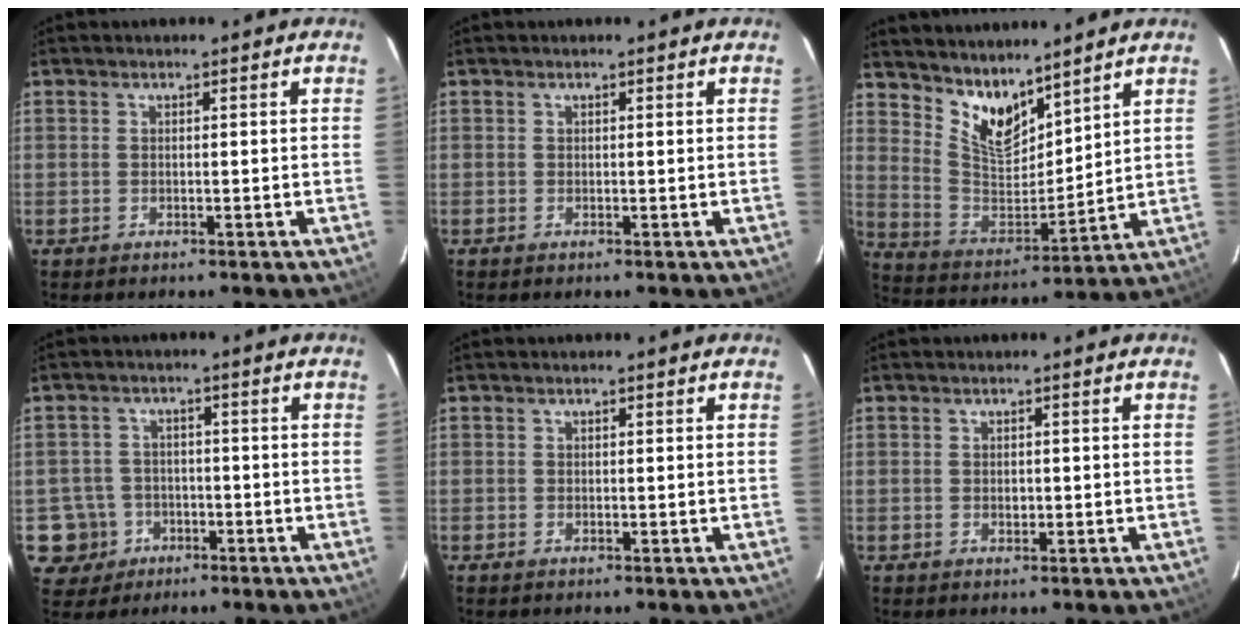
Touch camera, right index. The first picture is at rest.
{"total": 0.0}
{"total": 11.4, "force": [9.1, 4.7, 5.0], "torque": [-0.102, -0.006, 0.181]}
{"total": 6.6, "force": [-2.3, 6.2, 0.4], "torque": [-0.026, 0.024, -0.034]}
{"total": 0.0}
{"total": 1.0, "force": [-0.1, 0.8, 0.5], "torque": [-0.010, -0.001, 0.000]}